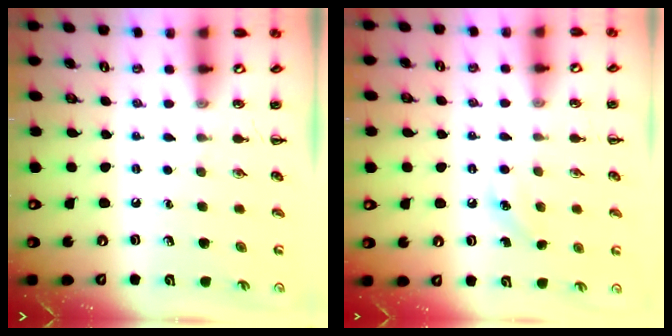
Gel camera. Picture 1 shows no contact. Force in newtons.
{"total": 5.9, "press": 5.7, "slide": 1.7}